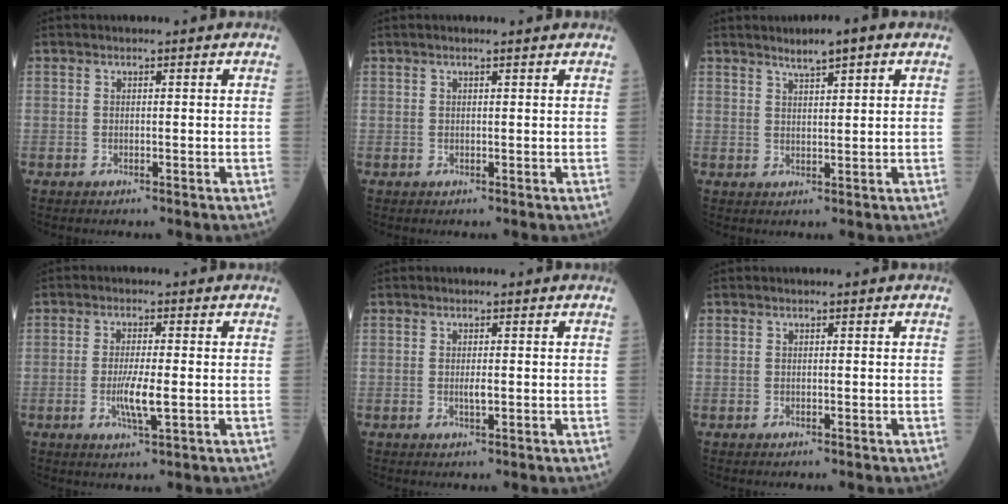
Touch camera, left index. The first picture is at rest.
{"total": 2.0, "force": [1.6, 0.0, 1.2], "torque": [-0.017, 0.018, 0.022]}
{"total": 4.2, "force": [2.8, 0.4, 3.1], "torque": [-0.054, 0.012, 0.045]}
{"total": 4.4, "force": [-0.8, 0.4, 4.3], "torque": [-0.089, -0.008, -0.014]}
{"total": 1.2, "force": [0.0, 0.2, 1.2], "torque": [-0.025, -0.002, 0.000]}
{"total": 0.0}